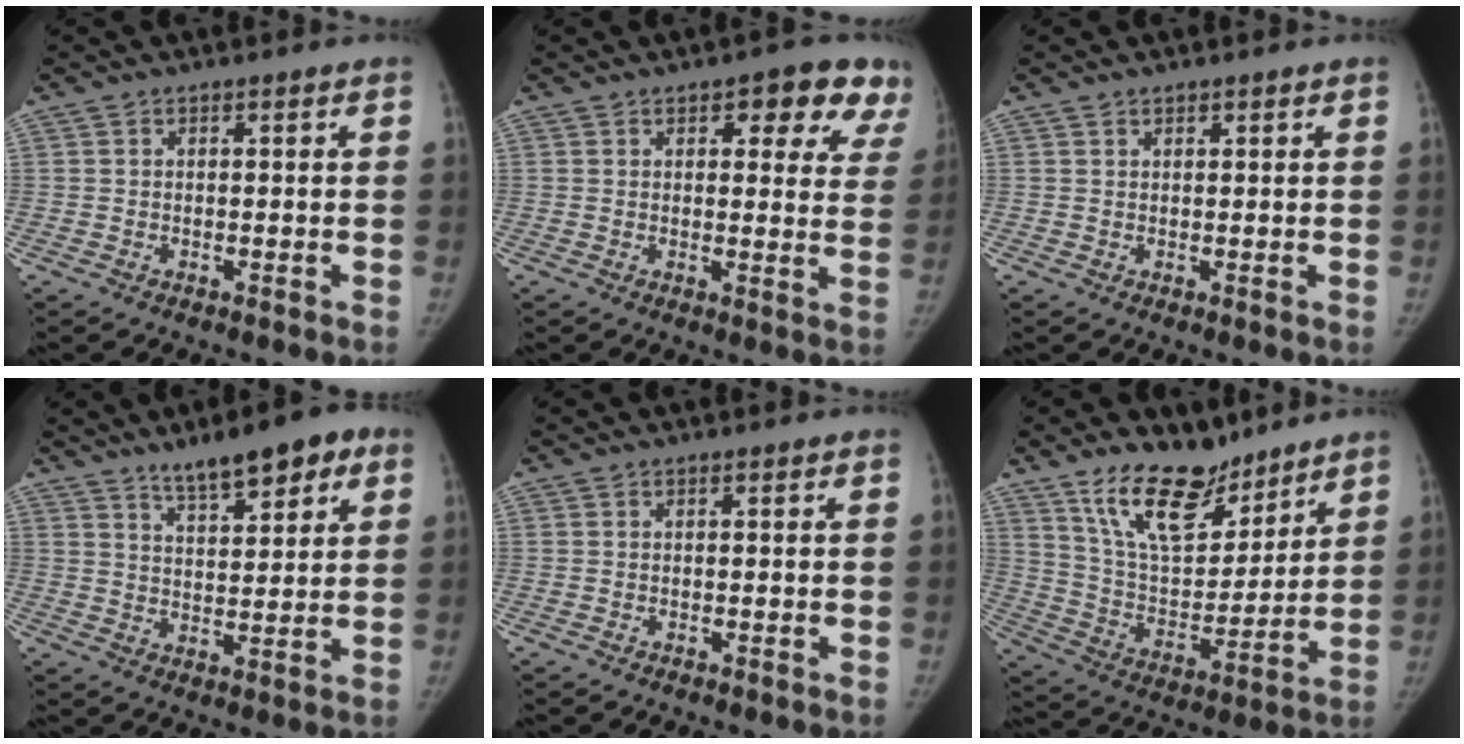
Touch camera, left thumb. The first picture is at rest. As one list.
[{"total": 12.3, "force": [7.1, 5.3, 8.5], "torque": [-0.052, -0.027, 0.070]}, {"total": 1.0, "force": [0.8, 0.4, 0.3], "torque": [-0.001, -0.004, 0.011]}, {"total": 10.9, "force": [6.9, 3.7, 7.6], "torque": [-0.090, -0.024, 0.108]}, {"total": 0.0}, {"total": 16.9, "force": [12.2, 7.9, 8.7], "torque": [-0.105, -0.077, 0.226]}]